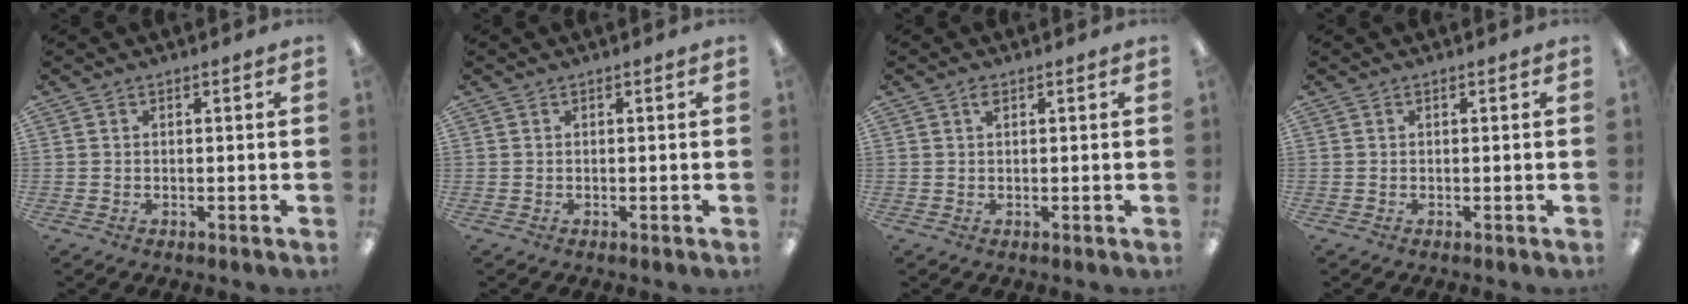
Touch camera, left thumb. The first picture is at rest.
{"total": 0.0}
{"total": 1.3, "force": [0.7, 0.5, 0.9], "torque": [-0.020, 0.004, 0.012]}
{"total": 0.0}